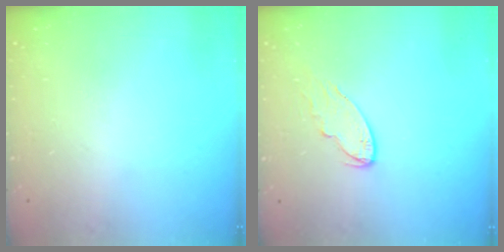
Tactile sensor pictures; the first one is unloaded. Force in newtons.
{"total": 6.1, "press": 6.1, "slide": 0.6}